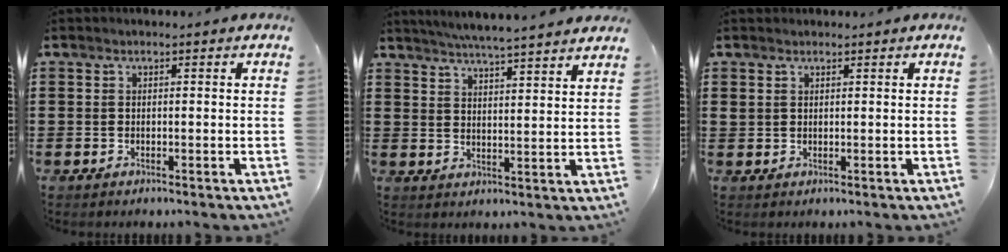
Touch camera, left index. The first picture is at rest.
{"total": 4.6, "force": [4.4, -0.9, 1.0], "torque": [-0.038, -0.028, 0.075]}
{"total": 1.4, "force": [1.2, 0.8, 0.1], "torque": [-0.005, 0.002, 0.025]}